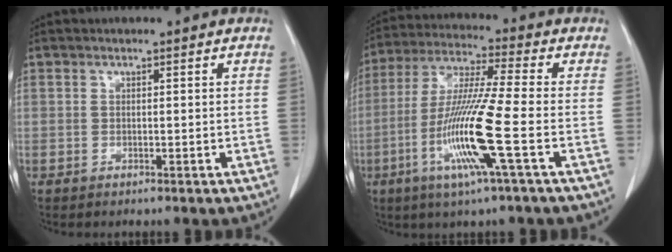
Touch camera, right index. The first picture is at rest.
{"total": 14.0, "force": [-4.4, -0.9, 13.3], "torque": [-0.273, -0.019, -0.091]}